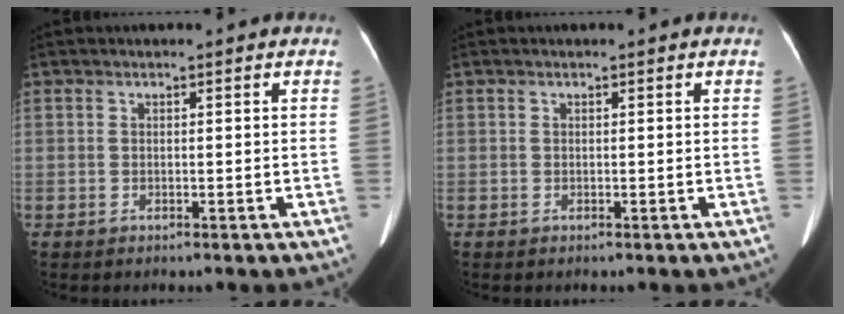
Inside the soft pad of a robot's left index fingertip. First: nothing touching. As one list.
[{"total": 0.0}]